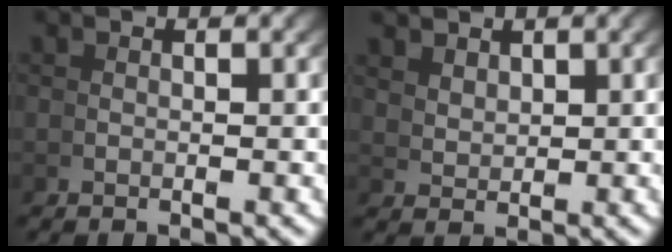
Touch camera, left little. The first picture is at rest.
{"total": 2.0, "force": [2.0, -0.1, 0.4], "torque": [-0.002, -0.005, 0.051]}